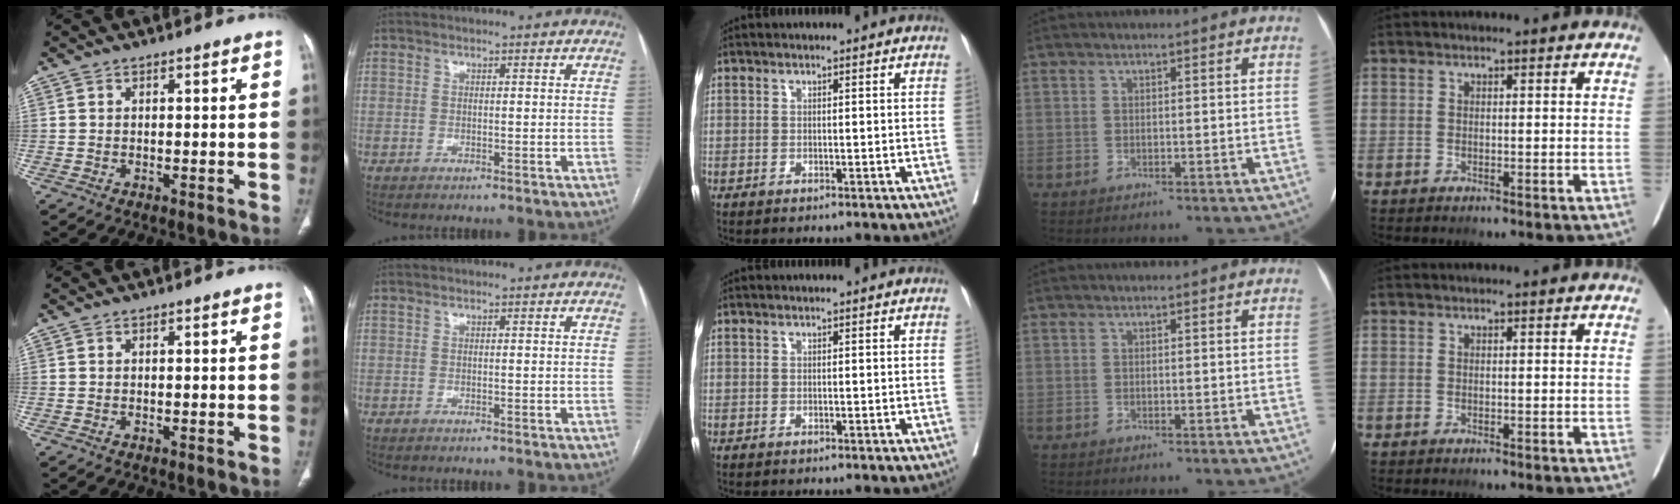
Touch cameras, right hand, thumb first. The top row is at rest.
{}